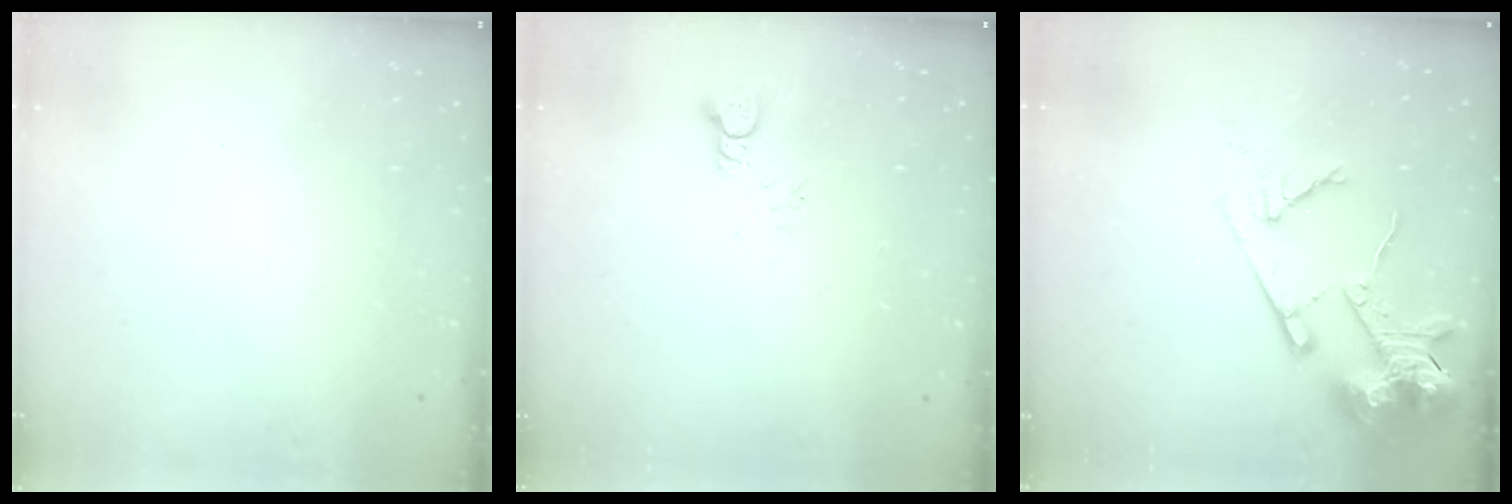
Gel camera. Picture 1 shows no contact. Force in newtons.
{"total": 2.3, "press": 2.3, "slide": 0.1}
{"total": 14.8, "press": 14.7, "slide": 1.8}